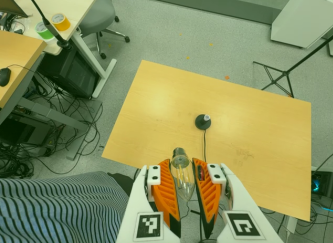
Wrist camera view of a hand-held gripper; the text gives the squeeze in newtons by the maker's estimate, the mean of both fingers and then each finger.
{"total": 21.4, "left": 24.7, "right": 18.2}